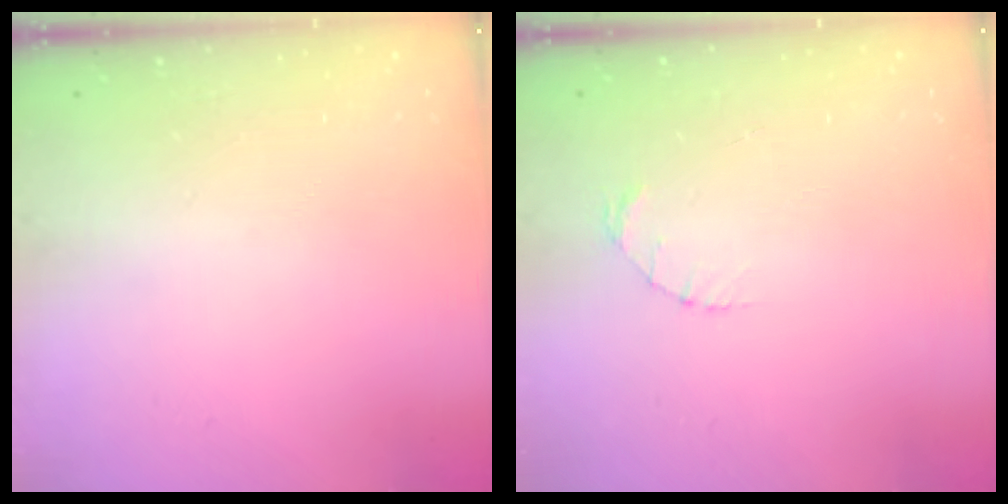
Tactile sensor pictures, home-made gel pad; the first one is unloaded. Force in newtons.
{"total": 1.4, "press": 1.4, "slide": 0.2}